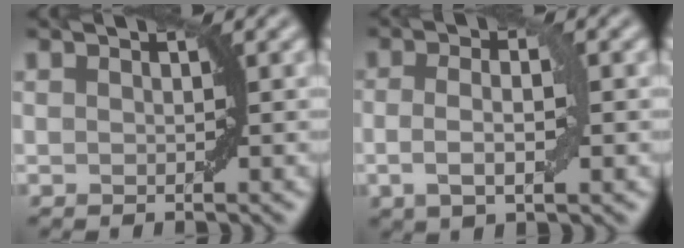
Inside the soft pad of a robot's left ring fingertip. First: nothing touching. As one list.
[{"total": 3.5, "force": [-0.3, 1.1, 3.3], "torque": [-0.064, -0.001, -0.008]}]